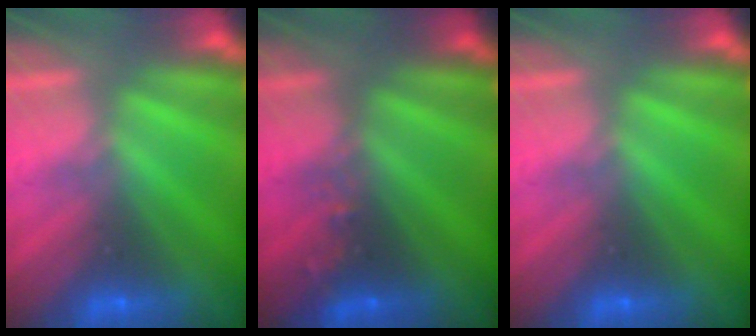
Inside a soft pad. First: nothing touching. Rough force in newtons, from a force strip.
{"total": 2.5}
{"total": 0.0}